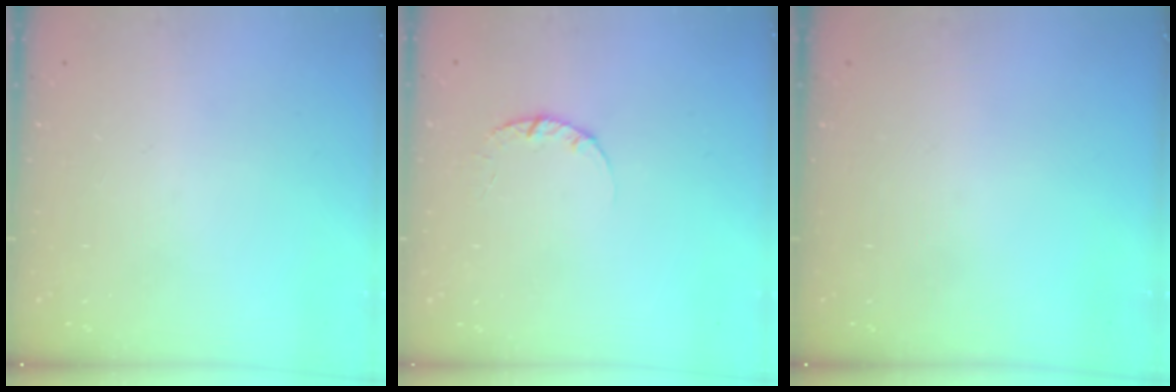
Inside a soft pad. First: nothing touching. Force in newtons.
{"total": 2.4, "press": 2.3, "slide": 0.3}
{"total": 0.0}